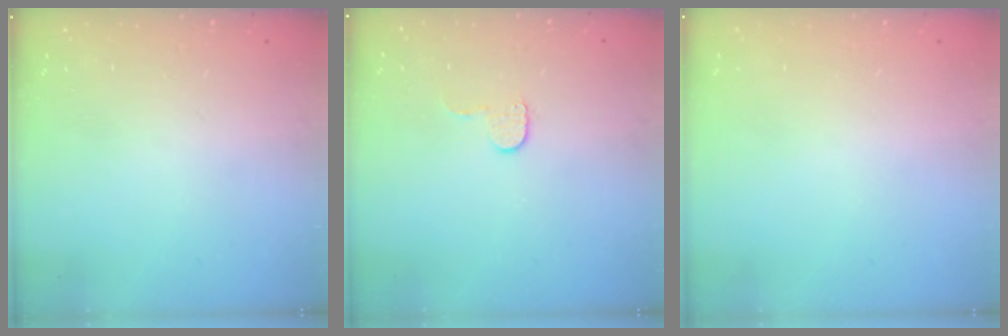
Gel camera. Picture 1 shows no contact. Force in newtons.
{"total": 5.0, "press": 4.9, "slide": 0.5}
{"total": 0.6, "press": 0.5, "slide": 0.2}